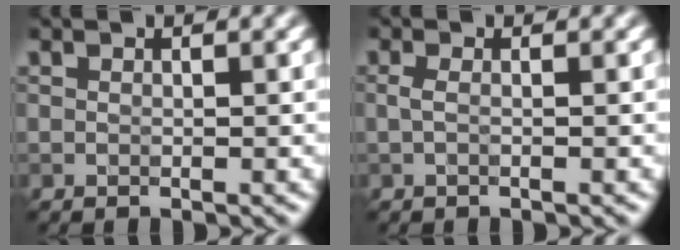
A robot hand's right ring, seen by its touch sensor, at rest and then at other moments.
{"total": 0.9, "force": [0.0, 0.3, 0.9], "torque": [-0.019, 0.000, -0.001]}